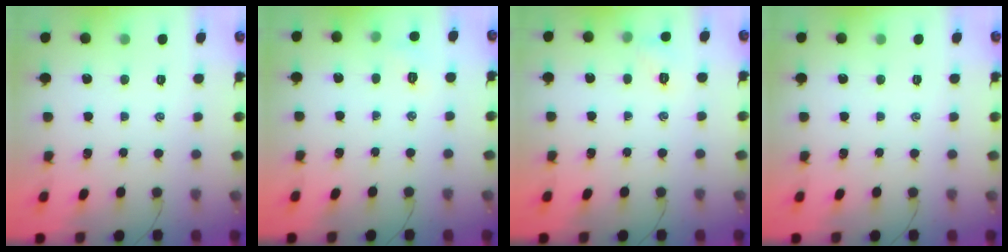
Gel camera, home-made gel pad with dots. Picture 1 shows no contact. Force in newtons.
{"total": 5.2, "press": 5.0, "slide": 1.3}
{"total": 4.6, "press": 4.4, "slide": 1.4}
{"total": 0.0}